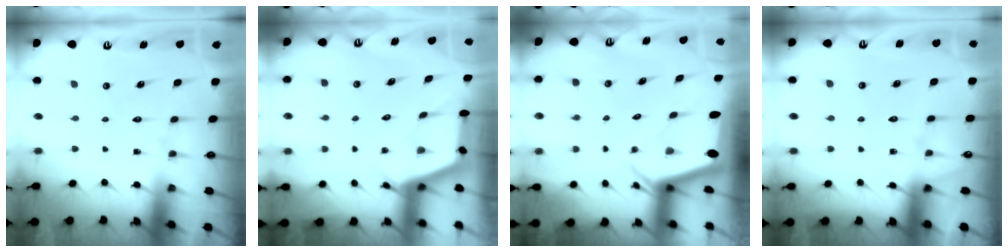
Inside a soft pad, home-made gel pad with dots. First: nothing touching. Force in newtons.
{"total": 2.7, "press": 2.7, "slide": 0.4}
{"total": 3.4, "press": 3.4, "slide": 0.3}
{"total": 3.8, "press": 3.7, "slide": 0.6}